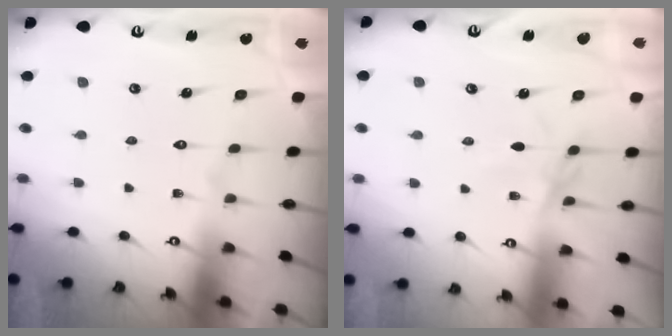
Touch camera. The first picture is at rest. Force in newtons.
{"total": 2.4, "press": 2.3, "slide": 0.4}